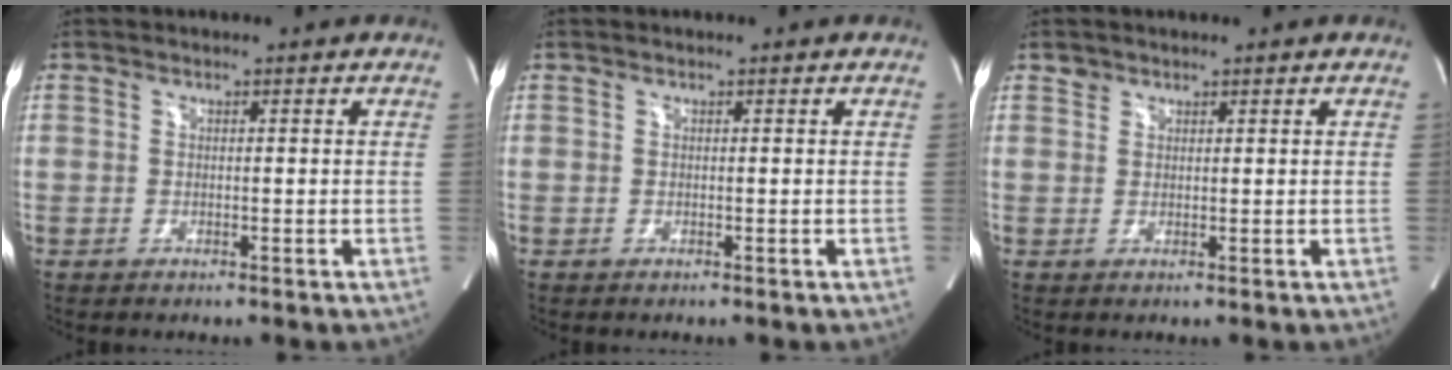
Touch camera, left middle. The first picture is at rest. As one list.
[{"total": 0.0}, {"total": 1.1, "force": [0.9, 0.7, -0.1], "torque": [0.009, 0.006, 0.012]}]